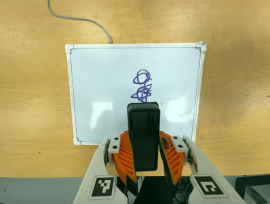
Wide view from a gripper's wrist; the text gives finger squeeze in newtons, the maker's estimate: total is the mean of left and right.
{"total": 6.7, "left": 5.8, "right": 7.5}